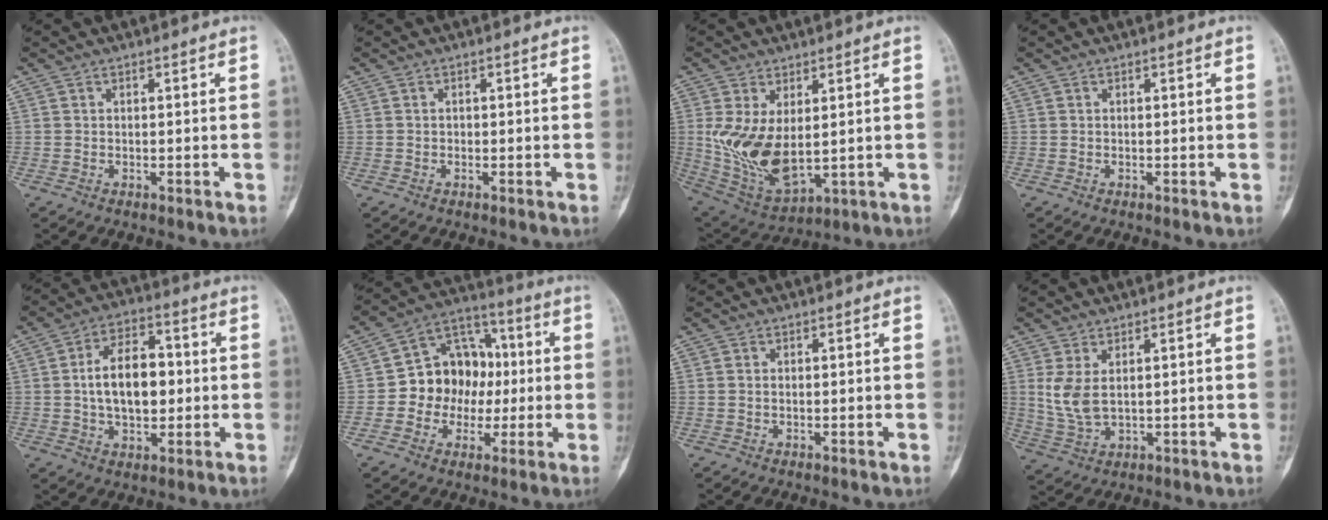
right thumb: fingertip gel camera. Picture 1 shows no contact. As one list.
[{"total": 0.0}, {"total": 13.1, "force": [1.2, 7.1, 10.9], "torque": [-0.202, -0.016, 0.047]}, {"total": 0.0}, {"total": 12.7, "force": [0.4, 7.6, 10.2], "torque": [-0.148, 0.015, 0.006]}, {"total": 13.7, "force": [-0.4, 11.4, 7.7], "torque": [-0.070, 0.034, -0.010]}, {"total": 0.5, "force": [0.1, 0.4, 0.3], "torque": [-0.006, 0.000, 0.001]}, {"total": 6.3, "force": [1.6, 3.3, 5.1], "torque": [-0.112, -0.009, 0.046]}]